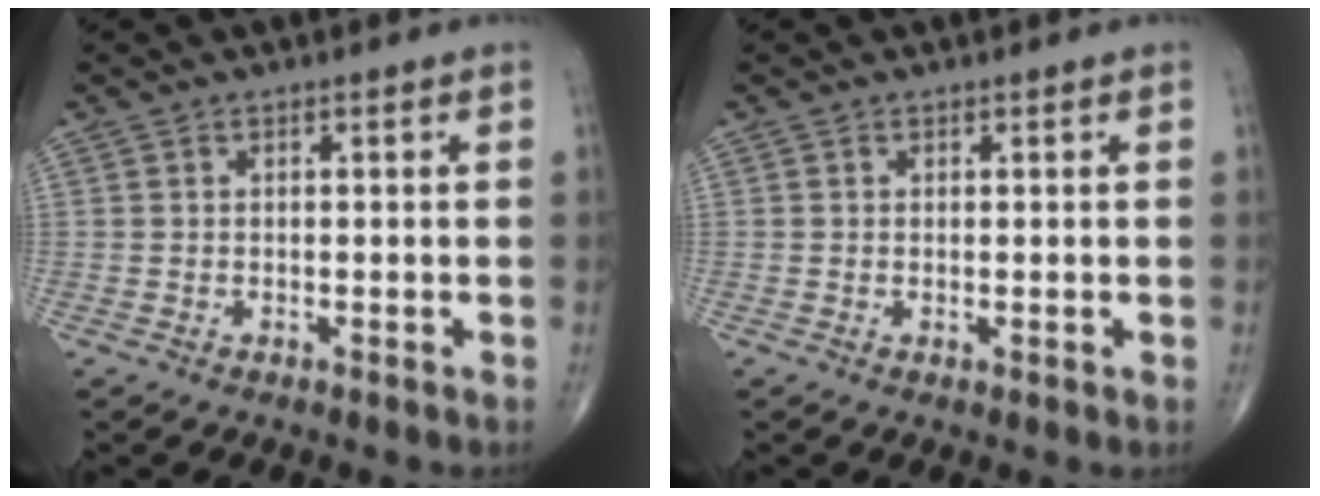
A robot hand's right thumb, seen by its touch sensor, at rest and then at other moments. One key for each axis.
{"total": 0.5, "fx": 0.1, "fy": 0.1, "fz": 0.5, "tx": -0.009, "ty": -0.003, "tz": 0.000}